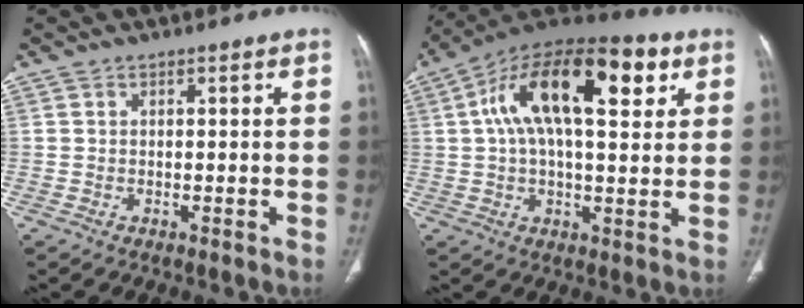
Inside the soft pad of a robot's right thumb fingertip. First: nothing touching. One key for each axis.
{"total": 22.1, "fx": 7.0, "fy": 9.9, "fz": 18.5, "tx": -0.297, "ty": 0.023, "tz": 0.102}